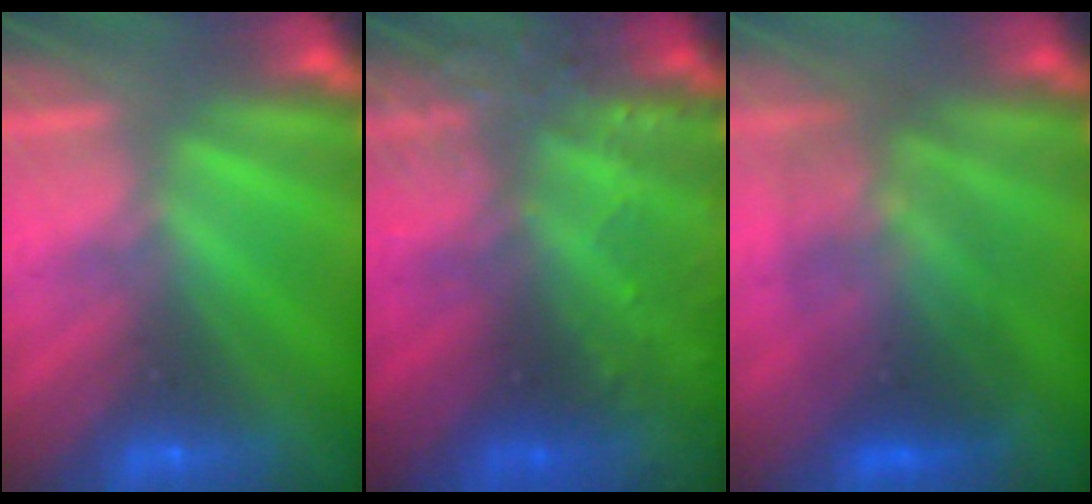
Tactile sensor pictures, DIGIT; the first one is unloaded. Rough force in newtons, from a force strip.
{"total": 7.7}
{"total": 3.6}